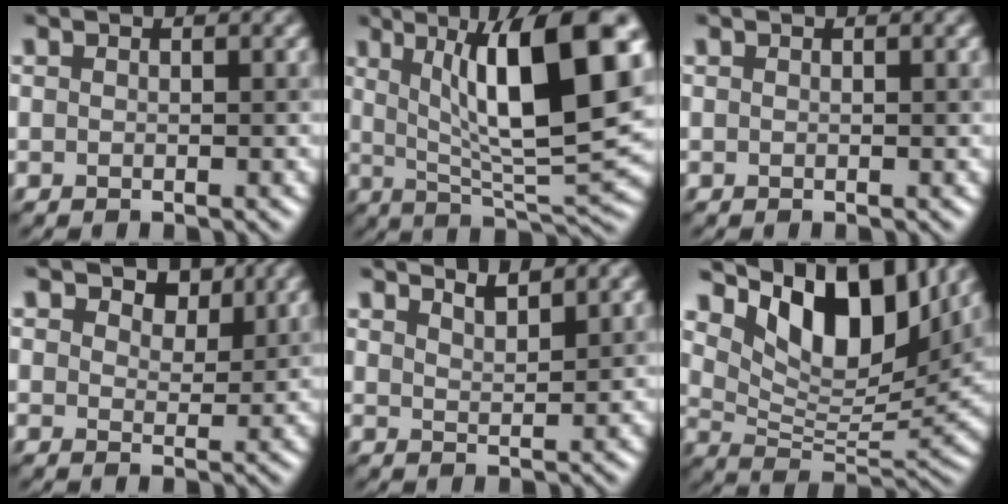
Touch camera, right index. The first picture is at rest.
{"total": 12.7, "force": [3.8, 2.9, 11.8], "torque": [-0.164, 0.008, 0.069]}
{"total": 0.7, "force": [0.1, 0.2, 0.6], "torque": [-0.002, 0.005, 0.001]}
{"total": 3.0, "force": [2.3, 1.6, 1.1], "torque": [-0.019, 0.001, 0.031]}
{"total": 2.6, "force": [2.4, 0.4, 0.9], "torque": [0.003, 0.014, 0.035]}
{"total": 10.3, "force": [6.3, 4.5, 6.9], "torque": [-0.109, 0.007, 0.117]}